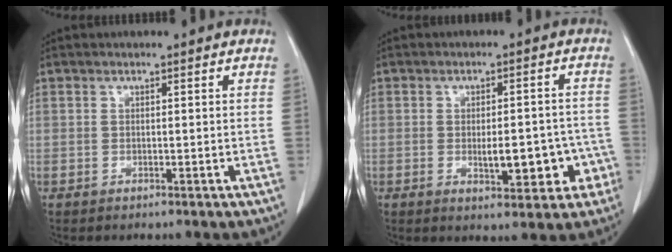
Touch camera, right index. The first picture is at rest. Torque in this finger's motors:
{"motor_torque": [0.27, -0.08, 0.24, 0.03]}